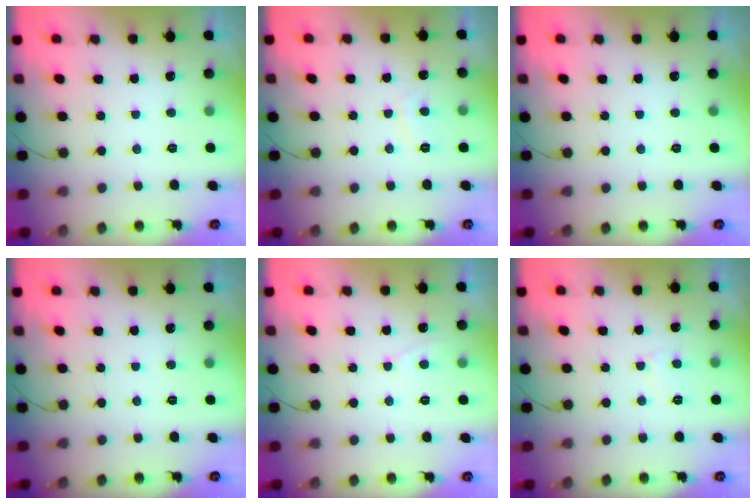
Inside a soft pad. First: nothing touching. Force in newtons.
{"total": 2.0, "press": 1.9, "slide": 0.5}
{"total": 0.0}
{"total": 0.0}
{"total": 2.4, "press": 2.4, "slide": 0.3}
{"total": 3.1, "press": 3.1, "slide": 0.3}